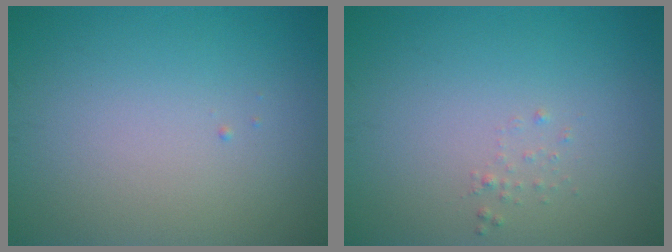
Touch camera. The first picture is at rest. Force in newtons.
{"total": 0.5, "press": 0.5, "slide": 0.1}